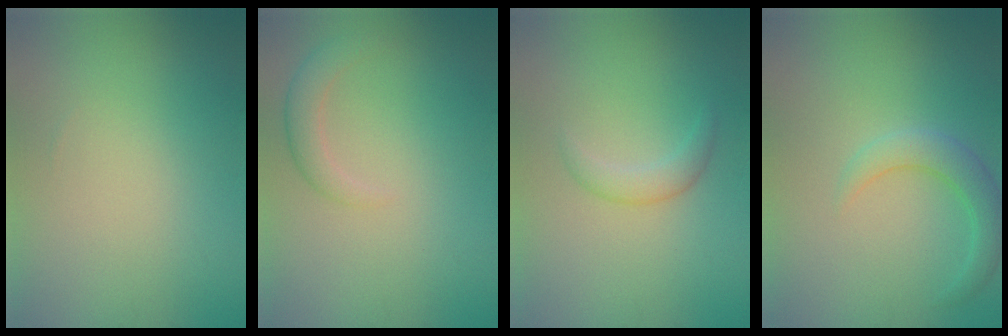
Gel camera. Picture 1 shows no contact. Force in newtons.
{"total": 2.1, "press": 2.1, "slide": 0.2}
{"total": 1.7, "press": 1.7, "slide": 0.2}
{"total": 2.8, "press": 2.8, "slide": 0.4}